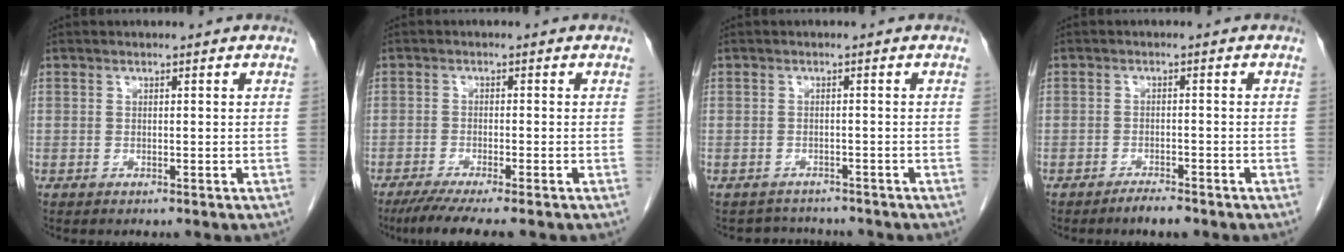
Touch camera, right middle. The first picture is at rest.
{"total": 7.0, "force": [-5.6, 0.0, 4.2], "torque": [-0.062, -0.017, -0.090]}
{"total": 3.2, "force": [-3.0, 1.1, -0.4], "torque": [0.006, 0.001, -0.041]}
{"total": 2.5, "force": [-2.1, 0.4, 1.3], "torque": [-0.025, -0.002, -0.033]}